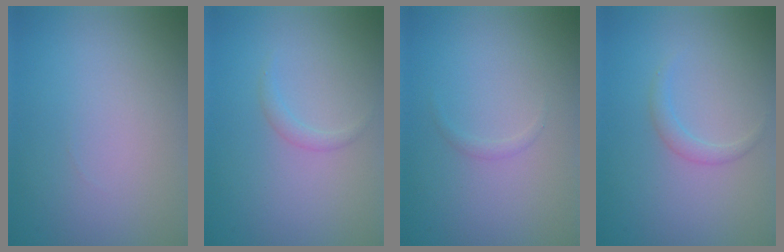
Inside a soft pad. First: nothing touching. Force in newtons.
{"total": 0.9, "press": 0.9, "slide": 0.1}
{"total": 0.5, "press": 0.5, "slide": 0.0}
{"total": 1.1, "press": 1.1, "slide": 0.1}